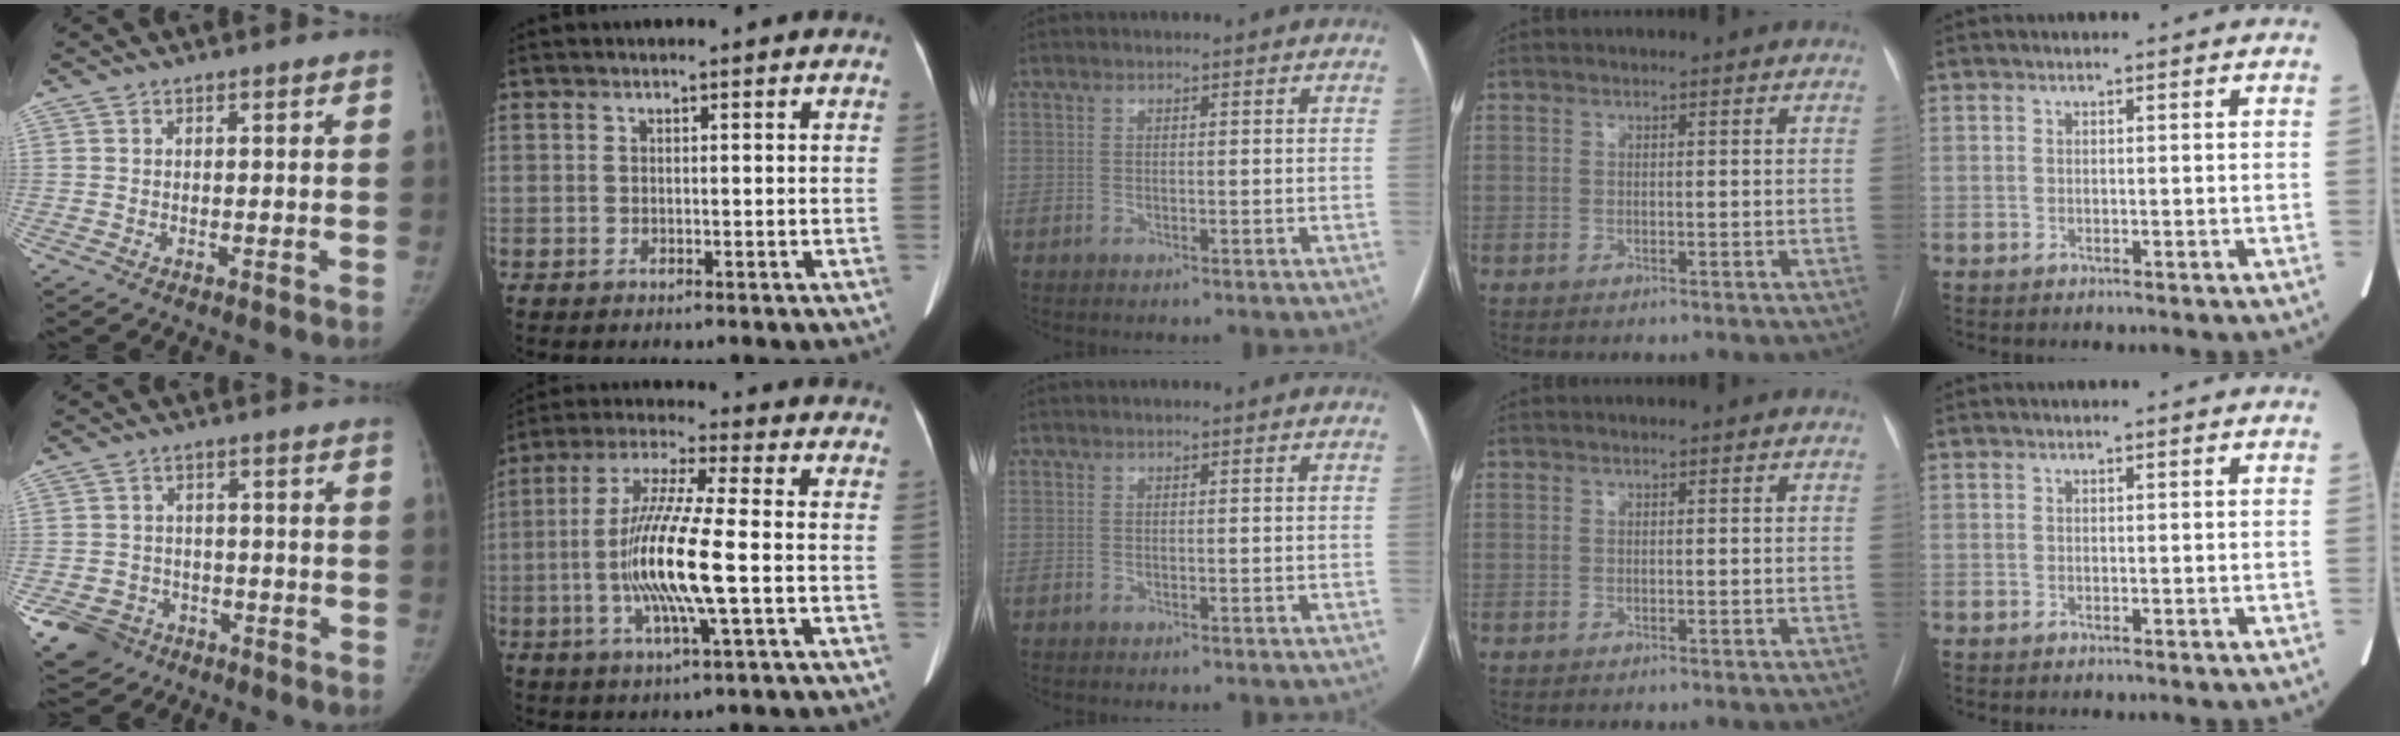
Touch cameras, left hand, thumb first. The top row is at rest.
{"thumb": {"total": 8.5, "force": [-4.8, 6.7, 2.3], "torque": [-0.041, 0.023, -0.072]}, "index": {"total": 13.9, "force": [-2.3, 1.0, 13.6], "torque": [-0.274, -0.003, -0.045]}}